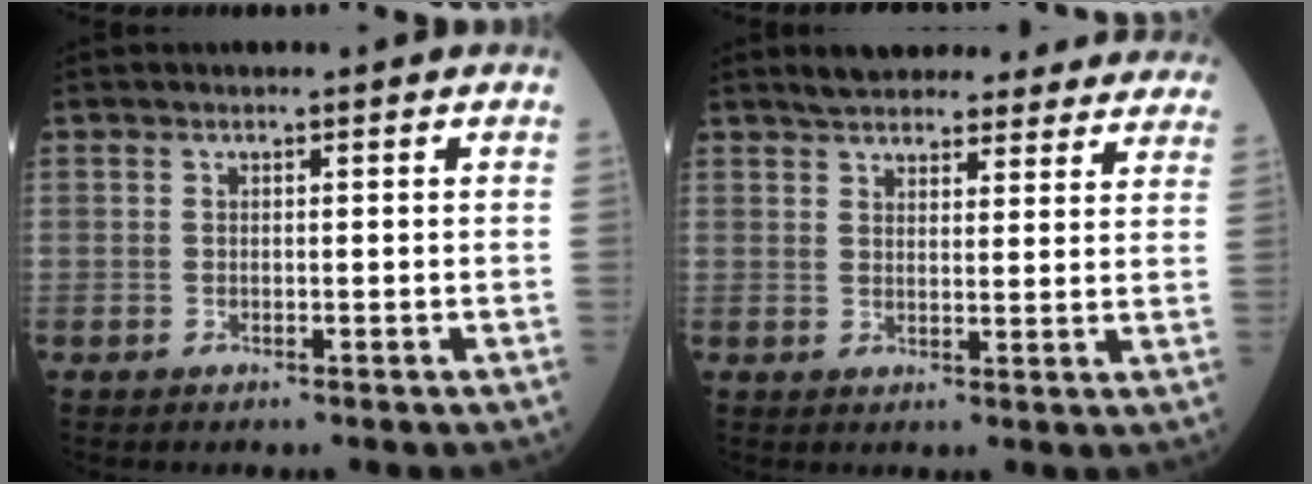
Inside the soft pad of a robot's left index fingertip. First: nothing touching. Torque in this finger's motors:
{"motor_torque": [0.15, -1.05, 0.55, 0.09]}